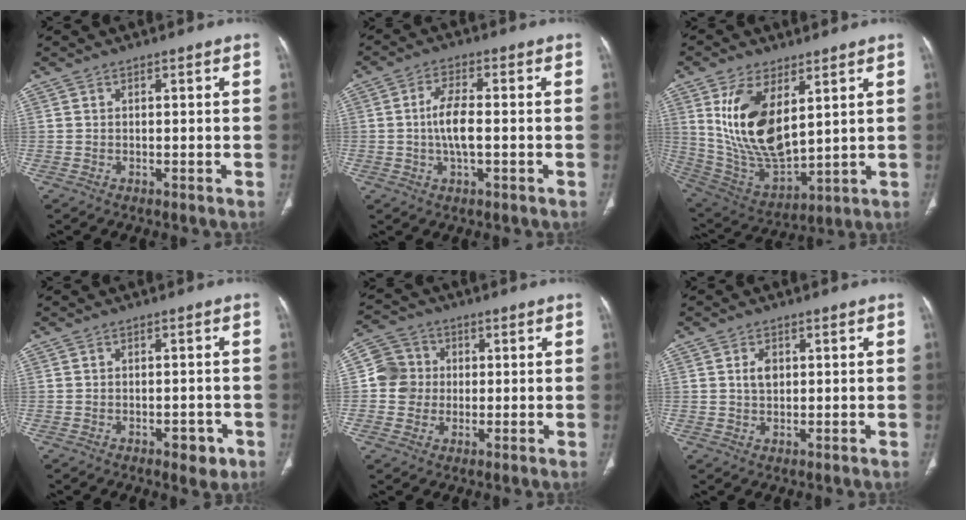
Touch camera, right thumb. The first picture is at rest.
{"total": 6.2, "force": [-0.6, 2.4, 5.7], "torque": [-0.119, 0.008, -0.014]}
{"total": 17.3, "force": [5.8, 8.6, 13.8], "torque": [-0.250, -0.027, 0.134]}
{"total": 3.7, "force": [-1.9, 2.0, 2.5], "torque": [-0.018, 0.007, -0.020]}
{"total": 7.0, "force": [0.1, 6.8, 1.5], "torque": [-0.003, 0.013, -0.005]}
{"total": 2.8, "force": [0.7, 1.9, 2.0], "torque": [-0.028, -0.003, 0.014]}